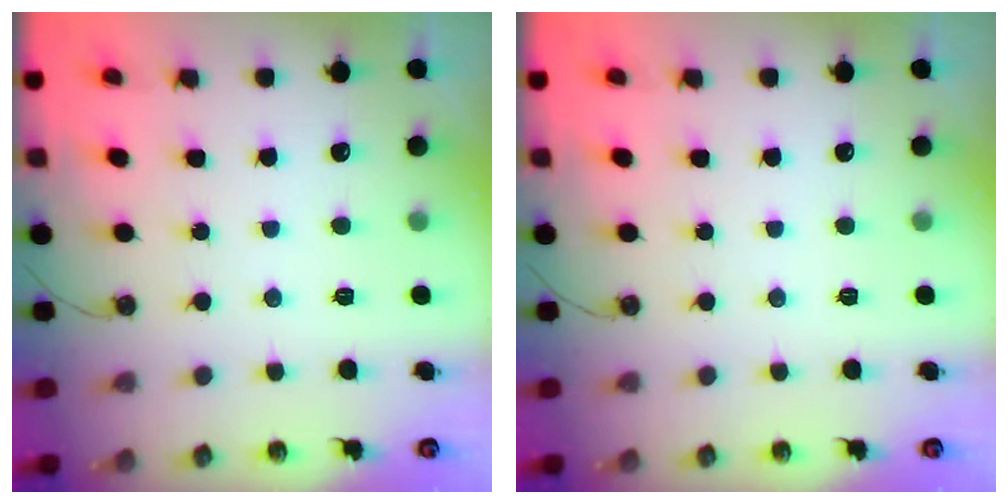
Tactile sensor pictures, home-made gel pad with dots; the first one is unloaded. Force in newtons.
{"total": 0.0}